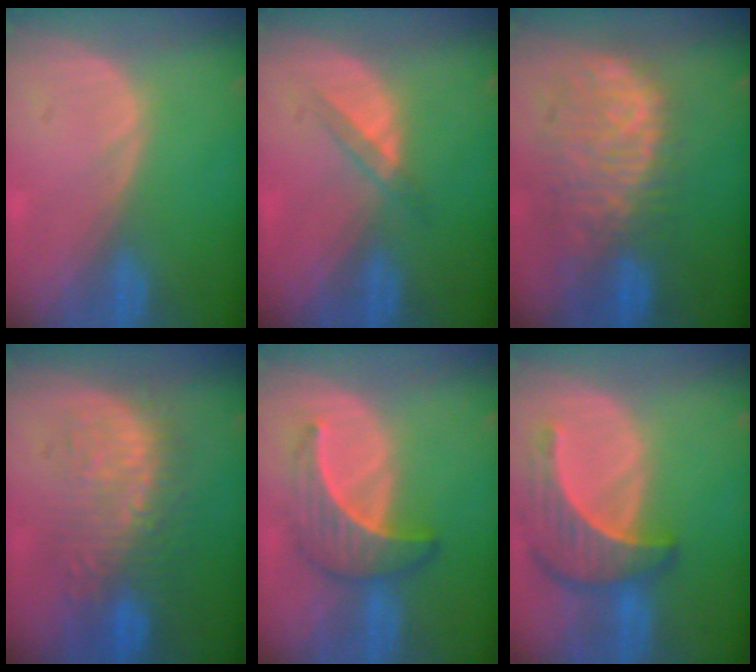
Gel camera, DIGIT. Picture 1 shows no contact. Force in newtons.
{"total": 2.4, "press": 2.2, "slide": 1.1}
{"total": 11.4, "press": 9.7, "slide": 5.9}
{"total": 9.6, "press": 9.1, "slide": 3.0}
{"total": 6.7, "press": 6.1, "slide": 2.7}
{"total": 7.6, "press": 7.3, "slide": 1.9}